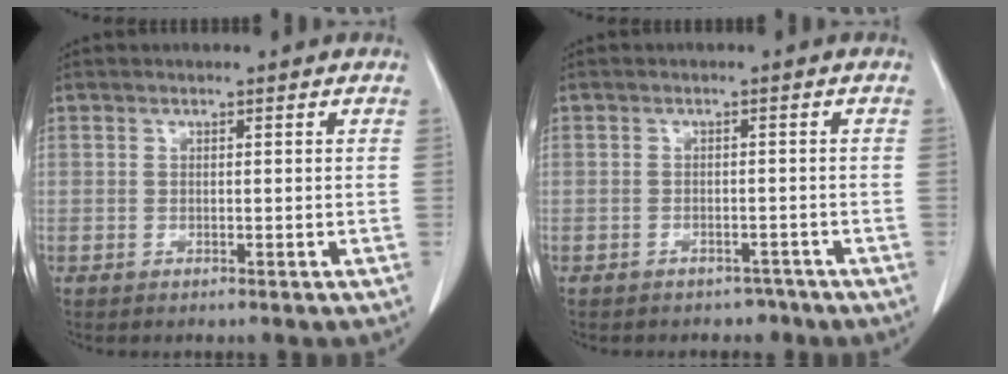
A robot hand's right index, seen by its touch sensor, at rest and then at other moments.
{"total": 2.9, "force": [-2.3, 1.8, 0.1], "torque": [-0.002, 0.008, -0.029]}